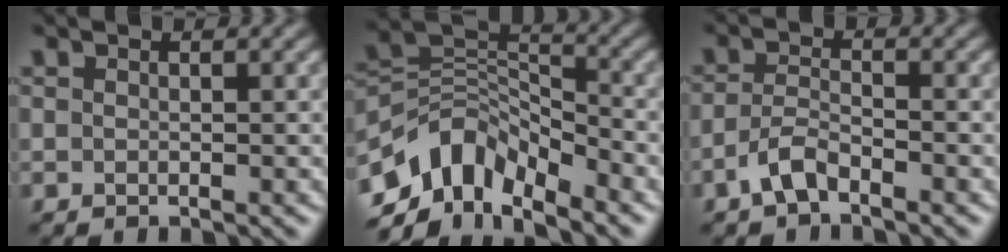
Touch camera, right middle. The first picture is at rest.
{"total": 7.8, "force": [-5.2, 4.2, 4.0], "torque": [-0.053, 0.000, -0.104]}
{"total": 2.3, "force": [-1.6, 0.8, 1.5], "torque": [-0.037, 0.008, -0.038]}